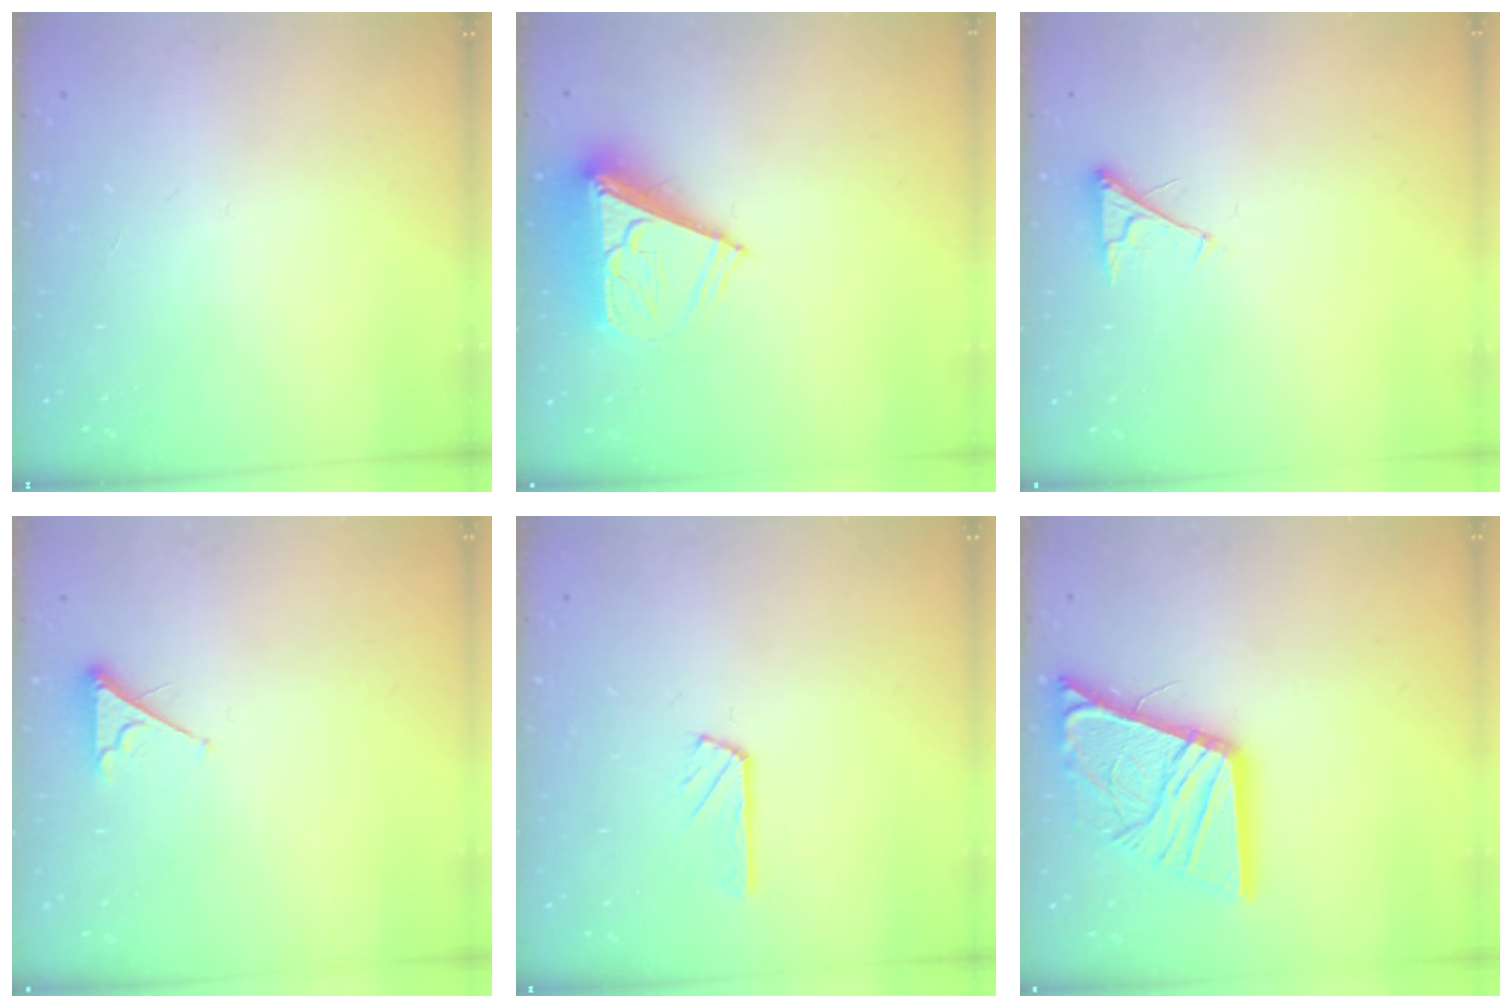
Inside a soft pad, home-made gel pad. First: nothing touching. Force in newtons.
{"total": 9.1, "press": 9.1, "slide": 0.5}
{"total": 3.6, "press": 3.6, "slide": 0.5}
{"total": 3.0, "press": 2.9, "slide": 0.4}
{"total": 2.8, "press": 2.8, "slide": 0.1}
{"total": 22.3, "press": 22.1, "slide": 2.5}